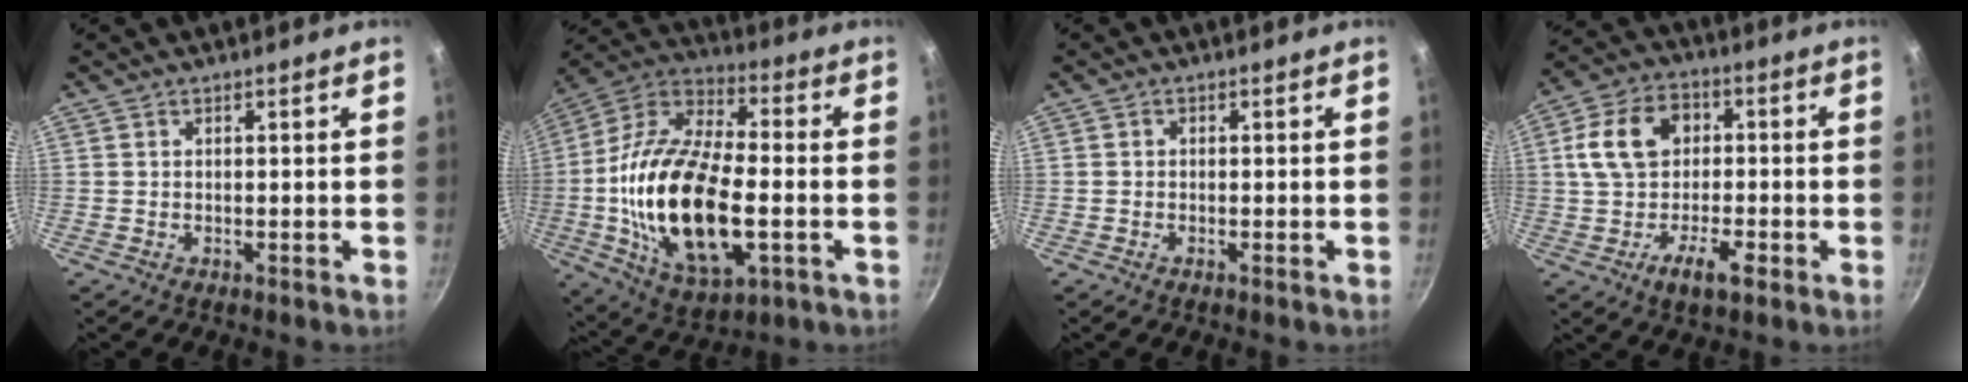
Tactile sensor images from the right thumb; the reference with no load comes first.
{"total": 26.4, "force": [-3.7, 13.2, 22.6], "torque": [-0.428, 0.023, -0.069]}
{"total": 0.7, "force": [-0.4, 0.5, 0.4], "torque": [-0.006, 0.002, -0.011]}
{"total": 12.7, "force": [-1.7, 8.6, 9.1], "torque": [-0.139, 0.031, -0.045]}